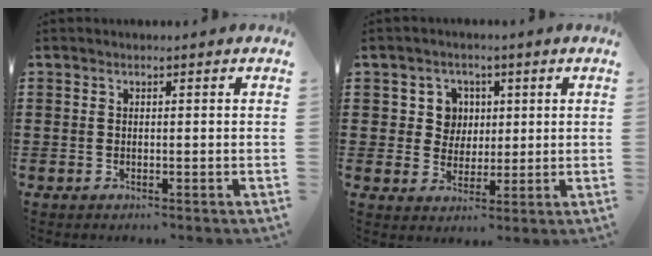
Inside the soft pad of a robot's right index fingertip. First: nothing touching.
{"total": 5.2, "force": [1.3, 4.7, 1.7], "torque": [-0.049, 0.013, 0.020]}